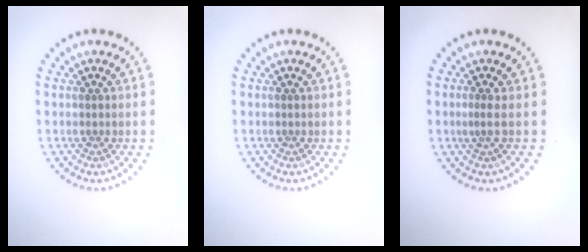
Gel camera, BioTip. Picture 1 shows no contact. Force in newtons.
{"total": 0.0}
{"total": 0.6, "press": 0.1, "slide": 0.6}